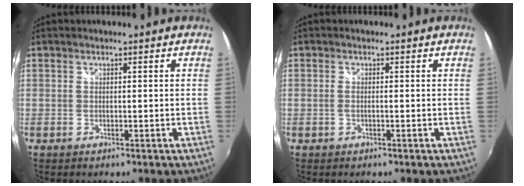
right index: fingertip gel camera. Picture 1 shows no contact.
{"total": 1.1, "force": [-0.3, 0.2, 1.0], "torque": [-0.023, -0.001, -0.007]}